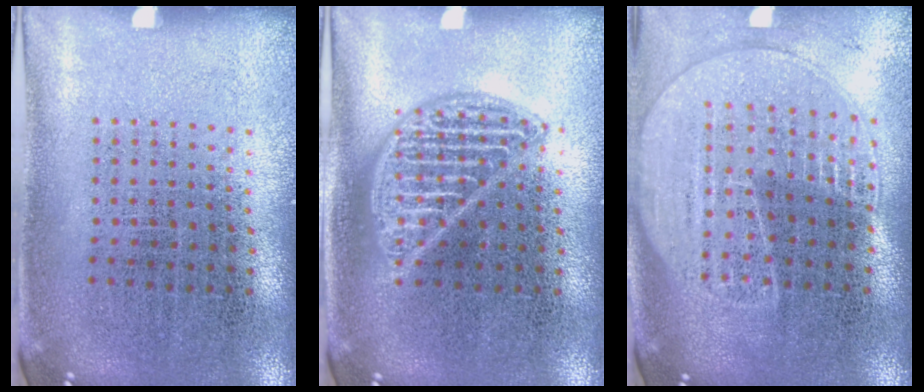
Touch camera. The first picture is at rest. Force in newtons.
{"total": 2.3, "press": 2.3, "slide": 0.2}
{"total": 1.8, "press": 1.7, "slide": 0.7}